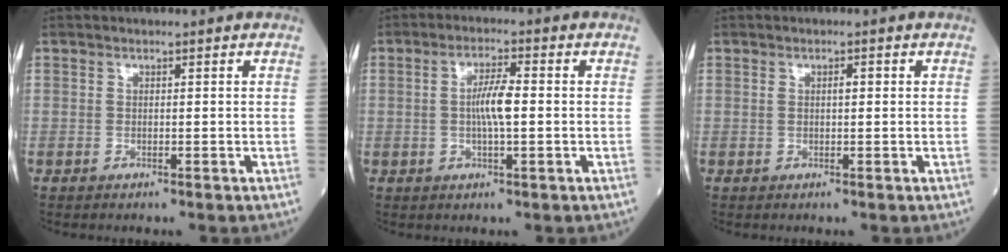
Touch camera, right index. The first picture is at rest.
{"total": 4.9, "force": [-0.1, 0.7, 4.9], "torque": [-0.094, 0.004, -0.004]}
{"total": 1.4, "force": [0.2, 0.4, 1.3], "torque": [-0.026, 0.007, 0.005]}